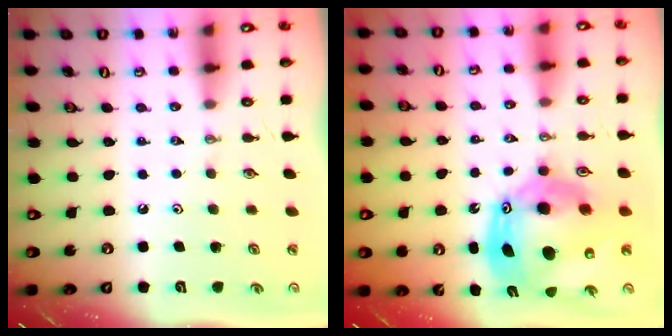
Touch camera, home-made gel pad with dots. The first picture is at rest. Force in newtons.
{"total": 18.0, "press": 17.9, "slide": 1.6}